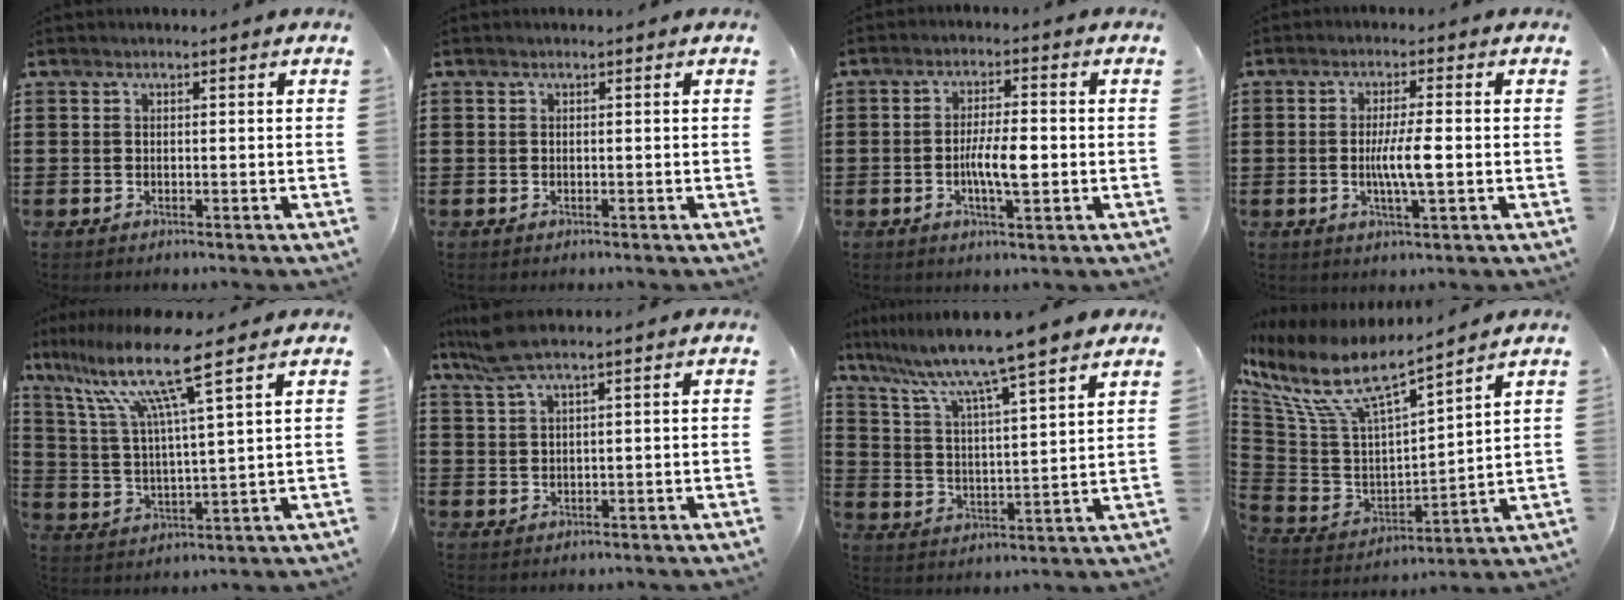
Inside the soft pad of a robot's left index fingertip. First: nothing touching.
{"total": 0.0}
{"total": 5.9, "force": [-0.8, 1.6, 5.6], "torque": [-0.096, 0.000, -0.020]}
{"total": 5.5, "force": [-0.5, 0.8, 5.4], "torque": [-0.102, -0.002, -0.013]}
{"total": 11.3, "force": [8.1, 0.1, 7.9], "torque": [-0.181, -0.040, 0.130]}
{"total": 4.3, "force": [2.9, 0.3, 3.2], "torque": [-0.068, 0.002, 0.054]}
{"total": 8.9, "force": [7.7, -0.8, 4.3], "torque": [-0.115, -0.053, 0.124]}
{"total": 10.9, "force": [6.7, 3.2, 7.9], "torque": [-0.178, -0.043, 0.112]}